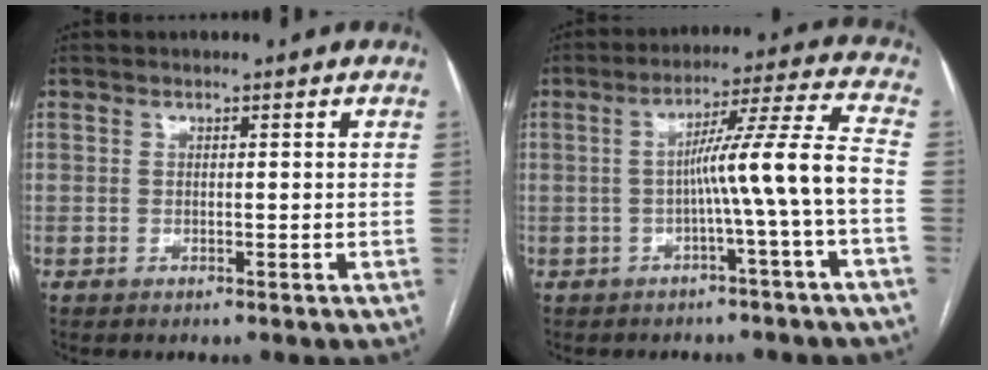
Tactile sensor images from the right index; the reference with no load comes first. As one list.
[{"total": 9.7, "force": [-2.3, -1.9, 9.2], "torque": [-0.142, 0.025, -0.032]}]